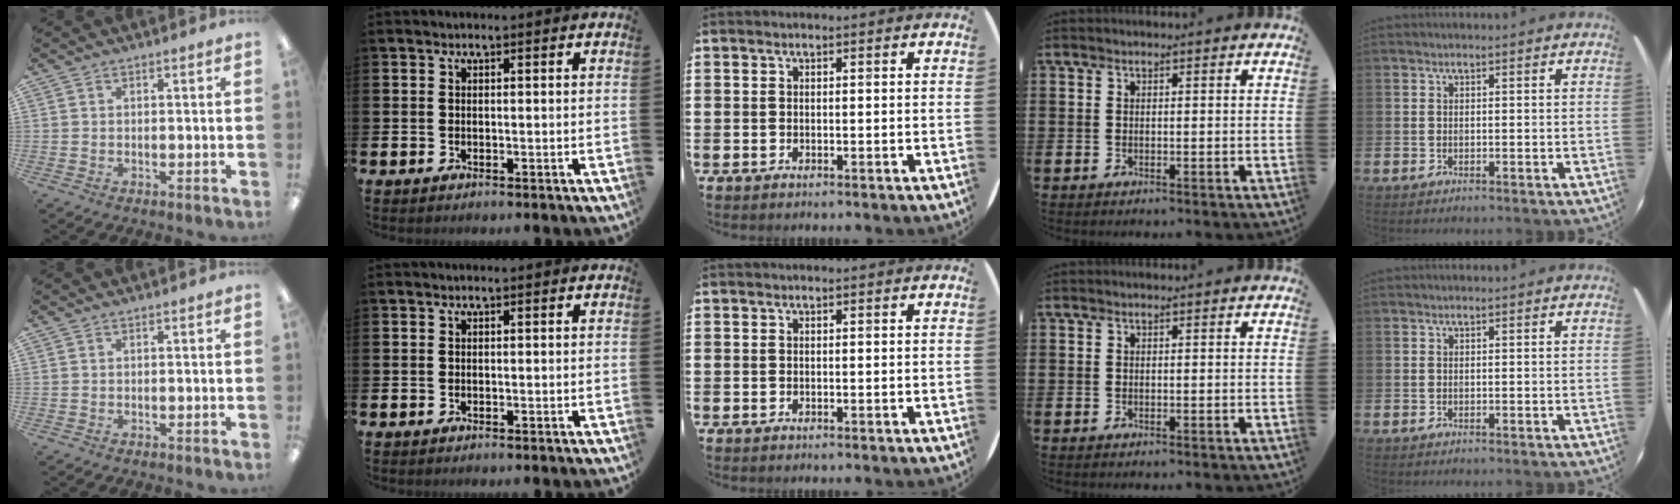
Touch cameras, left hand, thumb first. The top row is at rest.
{}